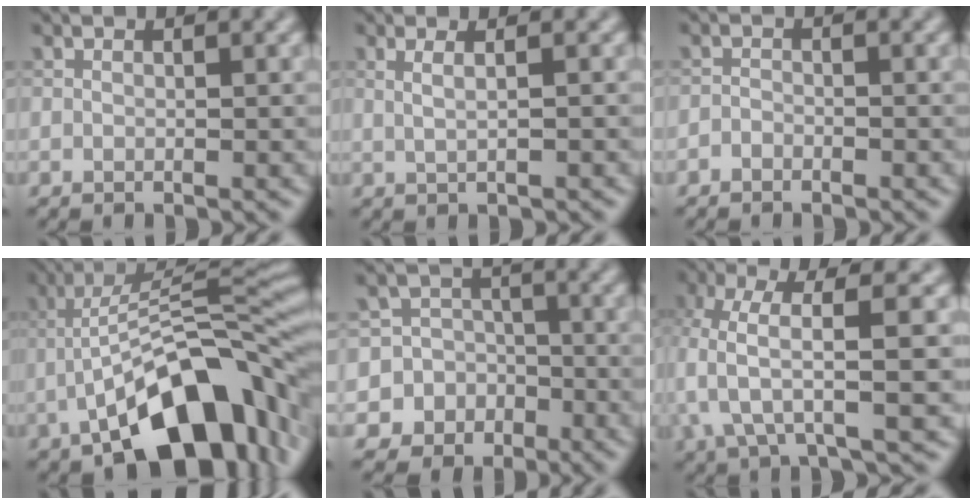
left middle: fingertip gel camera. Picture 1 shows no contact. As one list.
[{"total": 2.5, "force": [0.9, 1.2, 2.0], "torque": [-0.019, 0.000, -0.009]}, {"total": 0.9, "force": [-0.7, 0.5, 0.2], "torque": [-0.003, 0.000, -0.016]}, {"total": 12.8, "force": [-5.2, 5.5, 10.4], "torque": [-0.160, 0.013, -0.091]}, {"total": 9.0, "force": [-3.9, 8.1, 0.7], "torque": [-0.013, 0.003, -0.081]}, {"total": 6.6, "force": [0.4, 1.9, 6.3], "torque": [-0.135, -0.002, 0.004]}]